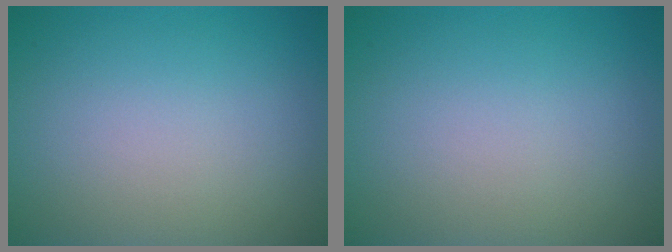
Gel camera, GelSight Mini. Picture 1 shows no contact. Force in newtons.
{"total": 0.0}